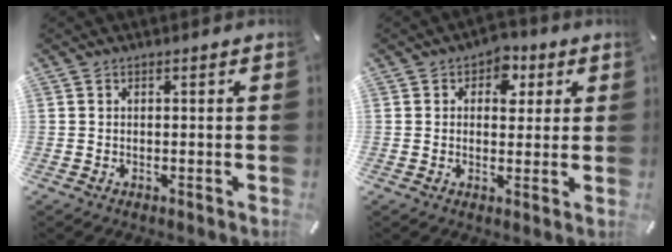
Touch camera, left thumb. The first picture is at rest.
{"total": 5.6, "force": [1.5, 4.5, 3.0], "torque": [-0.021, -0.006, 0.015]}